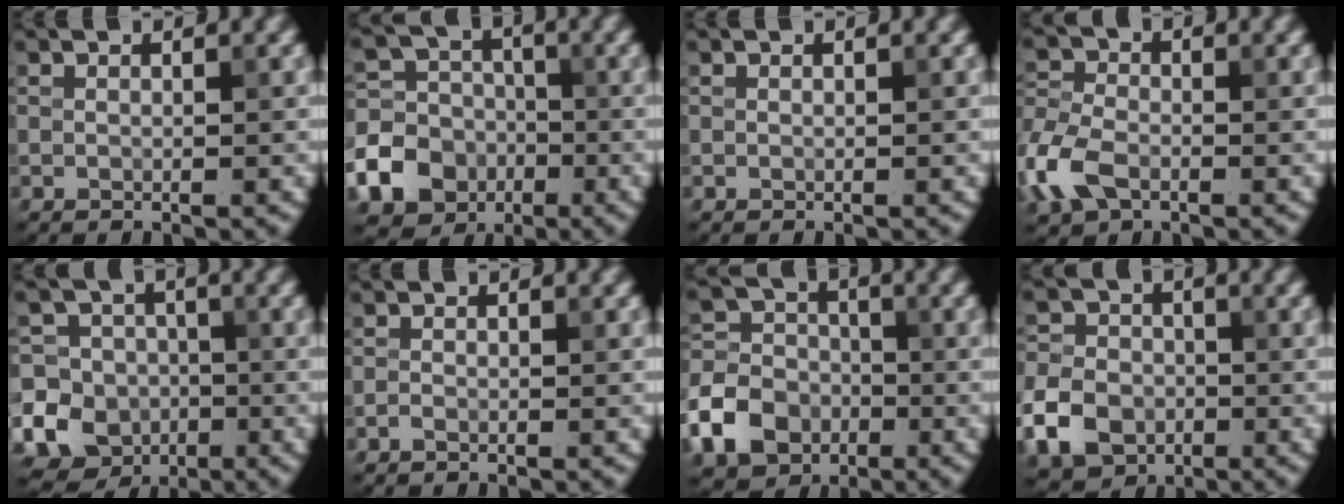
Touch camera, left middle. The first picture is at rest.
{"total": 10.0, "force": [-4.1, 8.5, 3.2], "torque": [-0.065, -0.022, -0.093]}
{"total": 0.0}
{"total": 5.2, "force": [-2.4, 3.4, 3.2], "torque": [-0.081, 0.002, -0.061]}
{"total": 18.3, "force": [-6.3, 16.8, 4.0], "torque": [-0.118, -0.018, -0.140]}
{"total": 0.5, "force": [-0.4, 0.2, 0.3], "torque": [-0.005, -0.001, -0.008]}
{"total": 7.4, "force": [-3.3, 5.7, 3.4], "torque": [-0.071, -0.004, -0.075]}
{"total": 6.6, "force": [-2.6, 5.1, 3.3], "torque": [-0.073, -0.005, -0.064]}